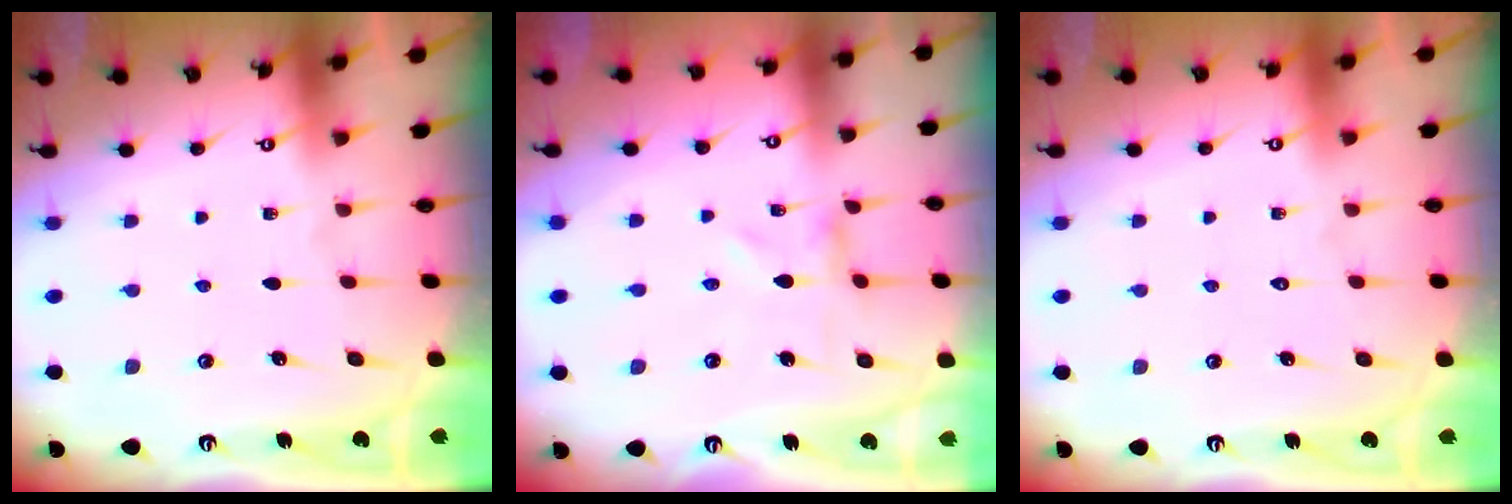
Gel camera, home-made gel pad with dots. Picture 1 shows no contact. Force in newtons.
{"total": 0.0}
{"total": 1.7, "press": 1.7, "slide": 0.1}